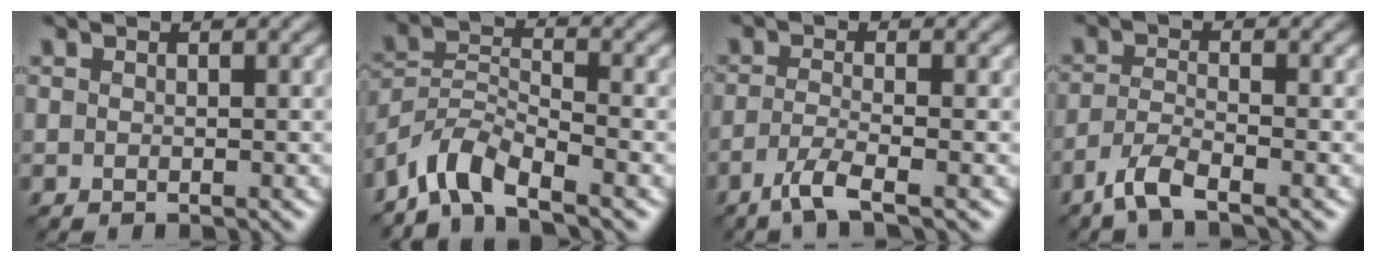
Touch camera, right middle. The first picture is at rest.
{"total": 4.8, "force": [-3.9, 1.5, 2.3], "torque": [-0.039, 0.005, -0.085]}
{"total": 2.8, "force": [-1.7, 0.5, 2.1], "torque": [-0.042, -0.001, -0.046]}
{"total": 3.0, "force": [-2.2, 0.6, 1.9], "torque": [-0.042, 0.002, -0.055]}